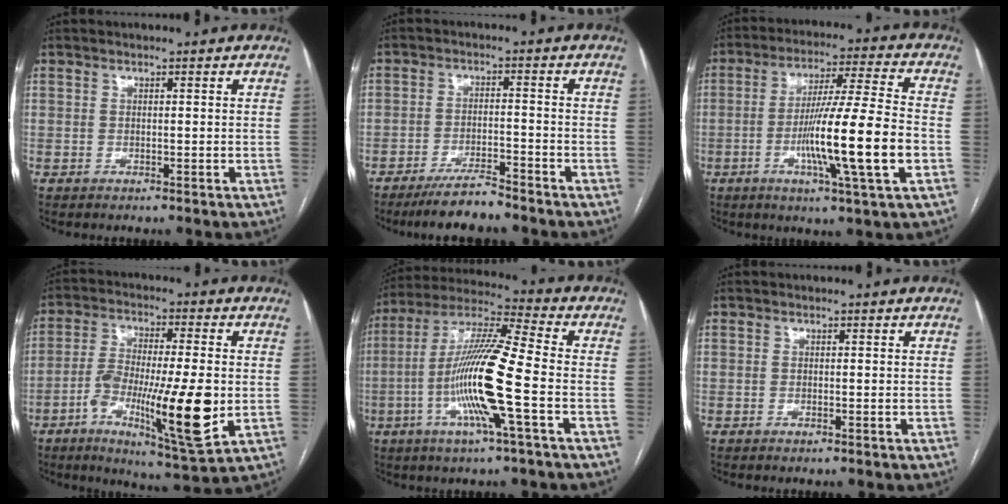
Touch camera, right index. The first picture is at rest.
{"total": 6.1, "force": [-5.4, 0.5, 2.8], "torque": [-0.047, -0.017, -0.098]}
{"total": 15.6, "force": [-3.8, -0.6, 15.1], "torque": [-0.263, -0.010, -0.071]}
{"total": 16.1, "force": [-3.9, 2.1, 15.5], "torque": [-0.278, -0.019, -0.062]}
{"total": 15.6, "force": [-4.0, -0.1, 15.1], "torque": [-0.297, -0.004, -0.086]}
{"total": 0.0}